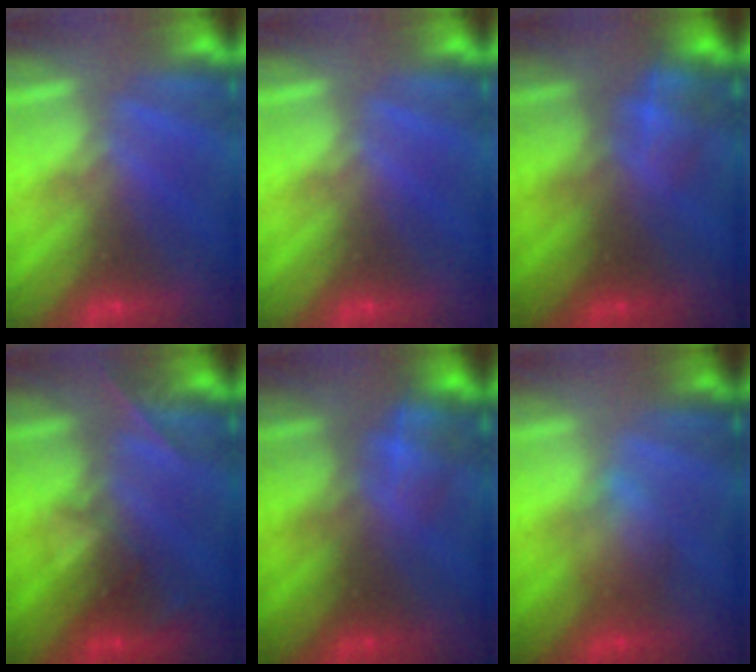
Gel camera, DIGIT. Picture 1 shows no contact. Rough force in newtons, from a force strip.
{"total": 0.0}
{"total": 2.3}
{"total": 2.4}
{"total": 2.3}
{"total": 2.1}